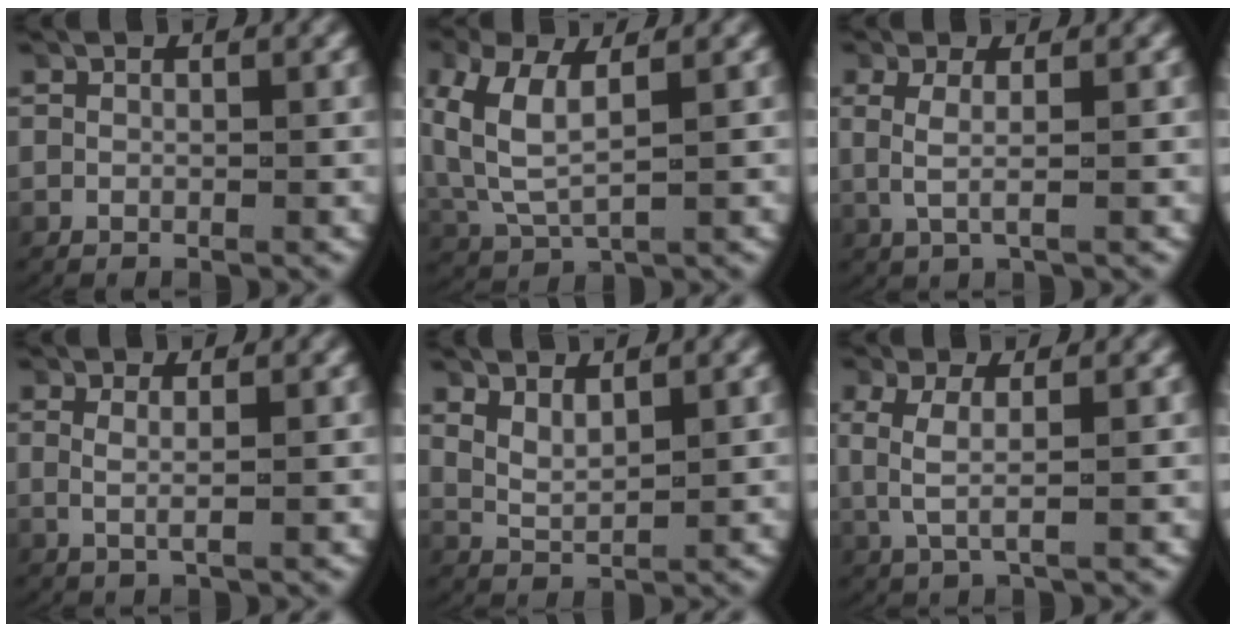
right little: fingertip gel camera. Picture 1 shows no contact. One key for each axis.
{"total": 5.1, "fx": 1.0, "fy": 3.2, "fz": 3.9, "tx": -0.112, "ty": -0.019, "tz": 0.037}
{"total": 2.4, "fx": 0.4, "fy": 0.3, "fz": 2.4, "tx": -0.061, "ty": -0.004, "tz": 0.014}
{"total": 1.6, "fx": 0.3, "fy": -0.1, "fz": 1.5, "tx": -0.041, "ty": -0.010, "tz": 0.013}
{"total": 2.5, "fx": 1.4, "fy": 1.3, "fz": 1.6, "tx": -0.042, "ty": -0.008, "tz": 0.029}
{"total": 2.7, "fx": 0.5, "fy": 0.6, "fz": 2.6, "tx": -0.068, "ty": -0.005, "tz": 0.018}